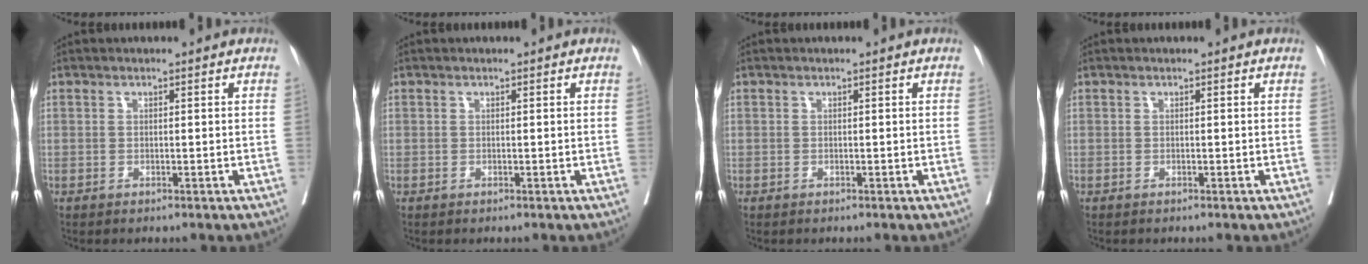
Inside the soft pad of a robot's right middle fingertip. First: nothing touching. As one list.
[{"total": 0.0}, {"total": 0.0}, {"total": 0.0}]